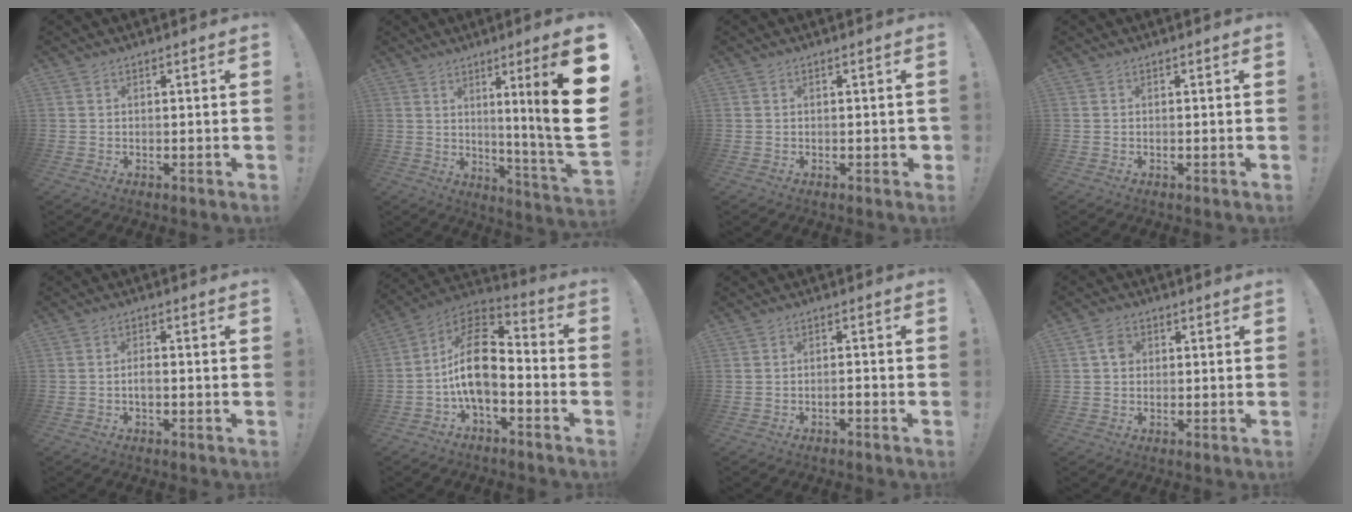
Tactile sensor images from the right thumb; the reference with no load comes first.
{"total": 16.9, "force": [4.0, -1.6, 16.4], "torque": [-0.239, -0.044, 0.043]}
{"total": 1.0, "force": [-0.2, 0.7, 0.7], "torque": [-0.003, 0.001, -0.004]}
{"total": 0.0}
{"total": 2.4, "force": [-0.9, 1.0, 2.0], "torque": [-0.044, 0.001, -0.019]}
{"total": 16.0, "force": [-2.4, 9.2, 12.9], "torque": [-0.219, 0.023, -0.036]}
{"total": 1.3, "force": [-1.1, 0.0, 0.7], "torque": [-0.010, 0.000, -0.020]}
{"total": 4.0, "force": [0.7, 3.3, 2.1], "torque": [-0.019, 0.002, 0.009]}